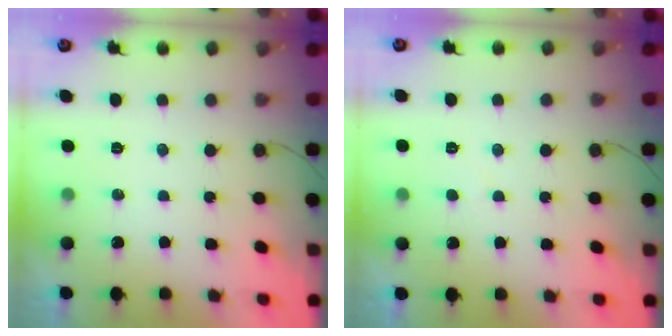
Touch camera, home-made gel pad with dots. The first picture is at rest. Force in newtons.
{"total": 1.7, "press": 1.7, "slide": 0.2}